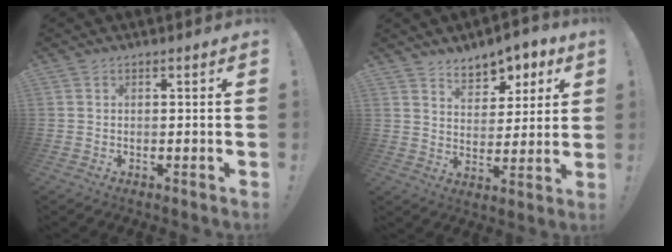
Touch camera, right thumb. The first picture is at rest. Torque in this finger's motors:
{"motor_torque": [0.04, 0.16, 0.08, 0.56, 0.03]}